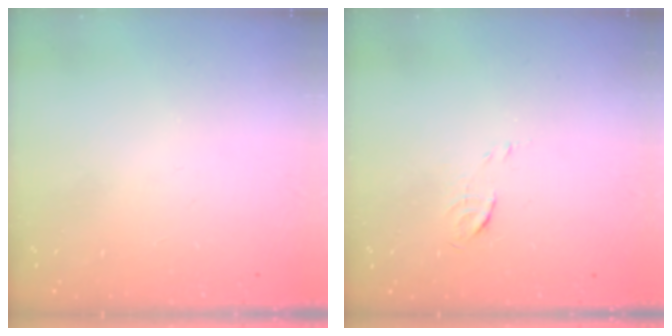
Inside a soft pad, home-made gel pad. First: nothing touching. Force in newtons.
{"total": 4.2, "press": 4.1, "slide": 1.1}